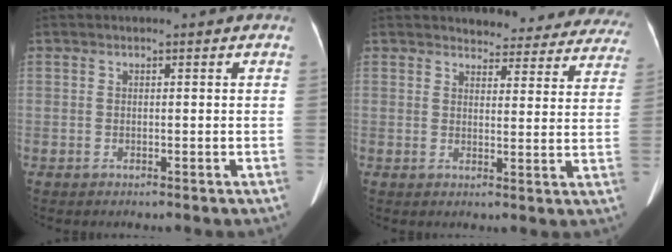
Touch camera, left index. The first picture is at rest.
{"total": 16.4, "force": [15.5, 4.6, 2.8], "torque": [0.003, -0.037, 0.154]}